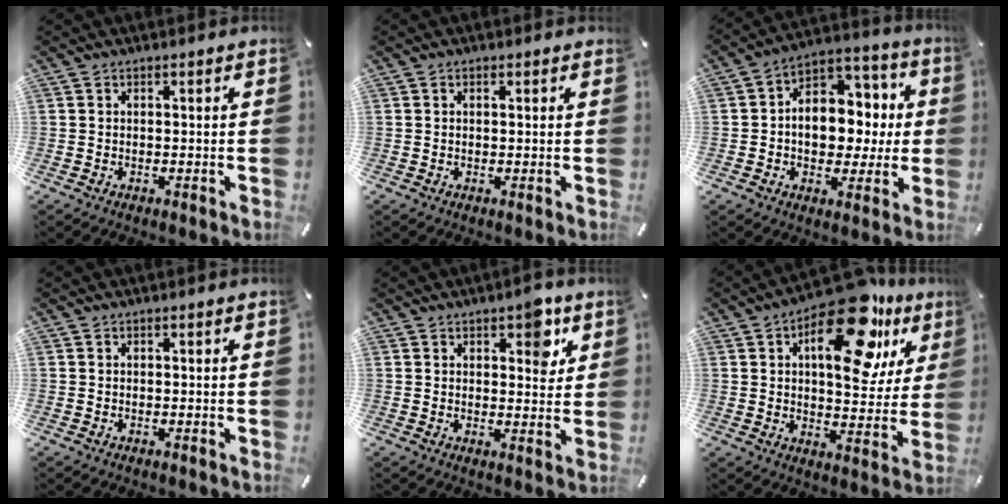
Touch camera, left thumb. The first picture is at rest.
{"total": 0.5, "force": [0.2, 0.3, 0.3], "torque": [-0.006, 0.002, 0.004]}
{"total": 11.8, "force": [-0.6, 9.7, 6.6], "torque": [-0.097, 0.000, -0.004]}
{"total": 0.0}
{"total": 7.0, "force": [3.6, 3.8, 4.7], "torque": [-0.039, -0.017, 0.051]}
{"total": 21.1, "force": [10.6, 10.0, 15.2], "torque": [-0.209, -0.059, 0.168]}